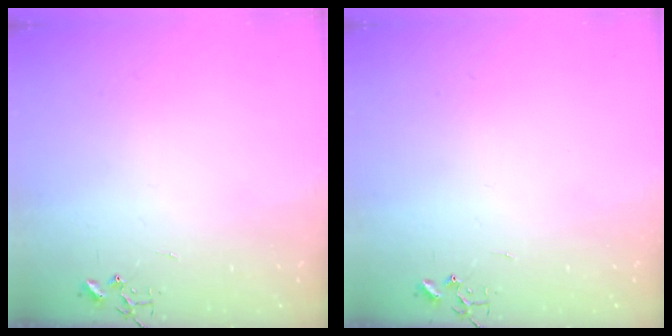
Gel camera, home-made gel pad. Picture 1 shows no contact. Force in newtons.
{"total": 0.0}